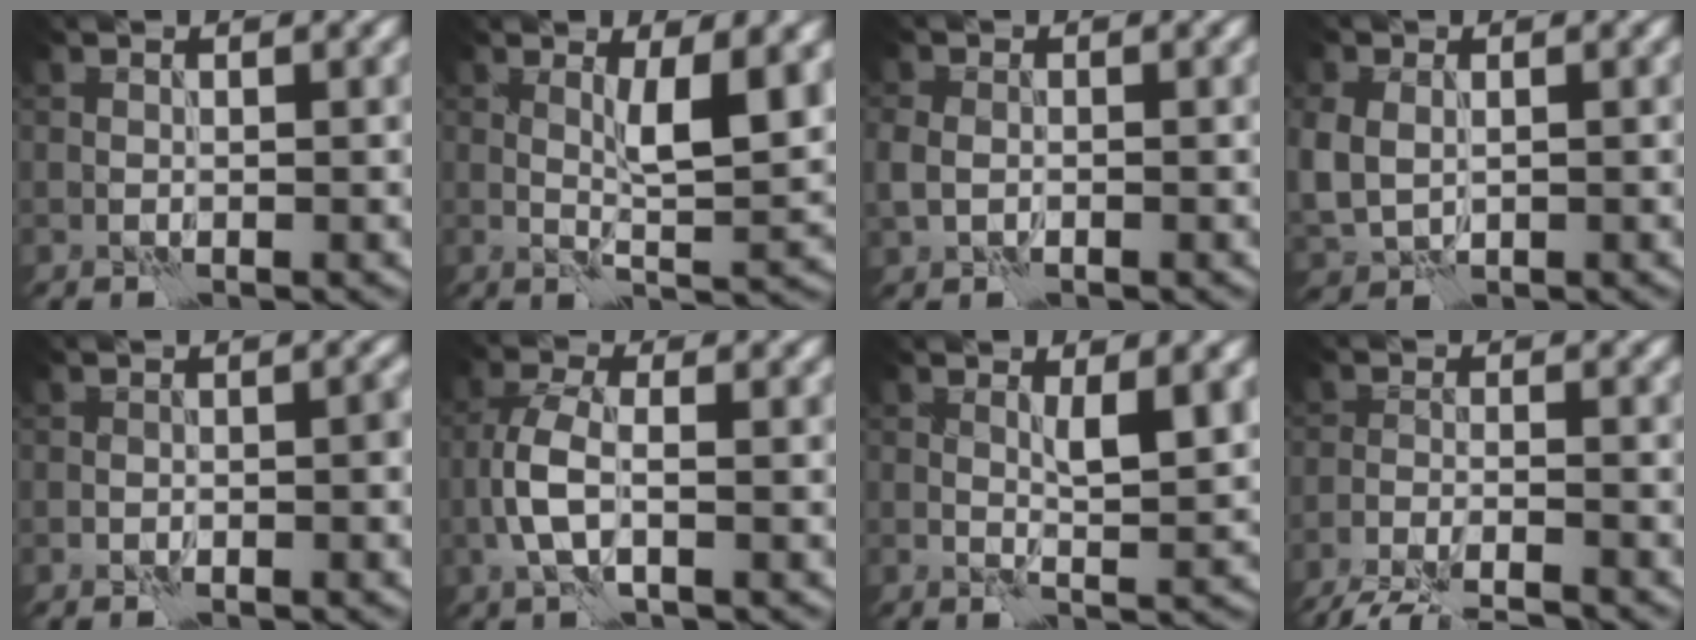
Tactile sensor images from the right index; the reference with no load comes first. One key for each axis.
{"total": 4.3, "fx": 1.0, "fy": 0.8, "fz": 4.1, "tx": -0.070, "ty": -0.005, "tz": 0.019}
{"total": 1.9, "fx": -0.3, "fy": 1.6, "fz": 1.1, "tx": -0.025, "ty": -0.002, "tz": -0.007}
{"total": 4.0, "fx": 0.0, "fy": 3.2, "fz": 2.4, "tx": -0.066, "ty": -0.009, "tz": 0.009}
{"total": 1.4, "fx": -0.8, "fy": 0.5, "fz": 0.9, "tx": -0.014, "ty": 0.006, "tz": -0.015}
{"total": 3.5, "fx": -0.8, "fy": 1.4, "fz": 3.1, "tx": -0.071, "ty": 0.005, "tz": -0.022}
{"total": 2.7, "fx": 0.8, "fy": 0.5, "fz": 2.5, "tx": -0.044, "ty": -0.004, "tz": 0.015}
{"total": 6.6, "fx": -6.1, "fy": 0.9, "fz": 2.2, "tx": -0.041, "ty": -0.014, "tz": -0.100}